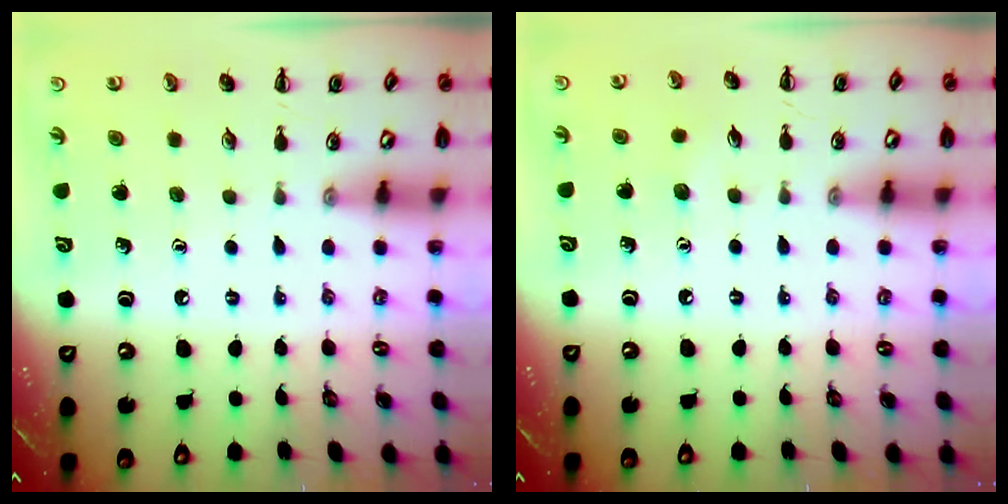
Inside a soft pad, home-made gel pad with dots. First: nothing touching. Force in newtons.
{"total": 3.8, "press": 3.7, "slide": 0.9}